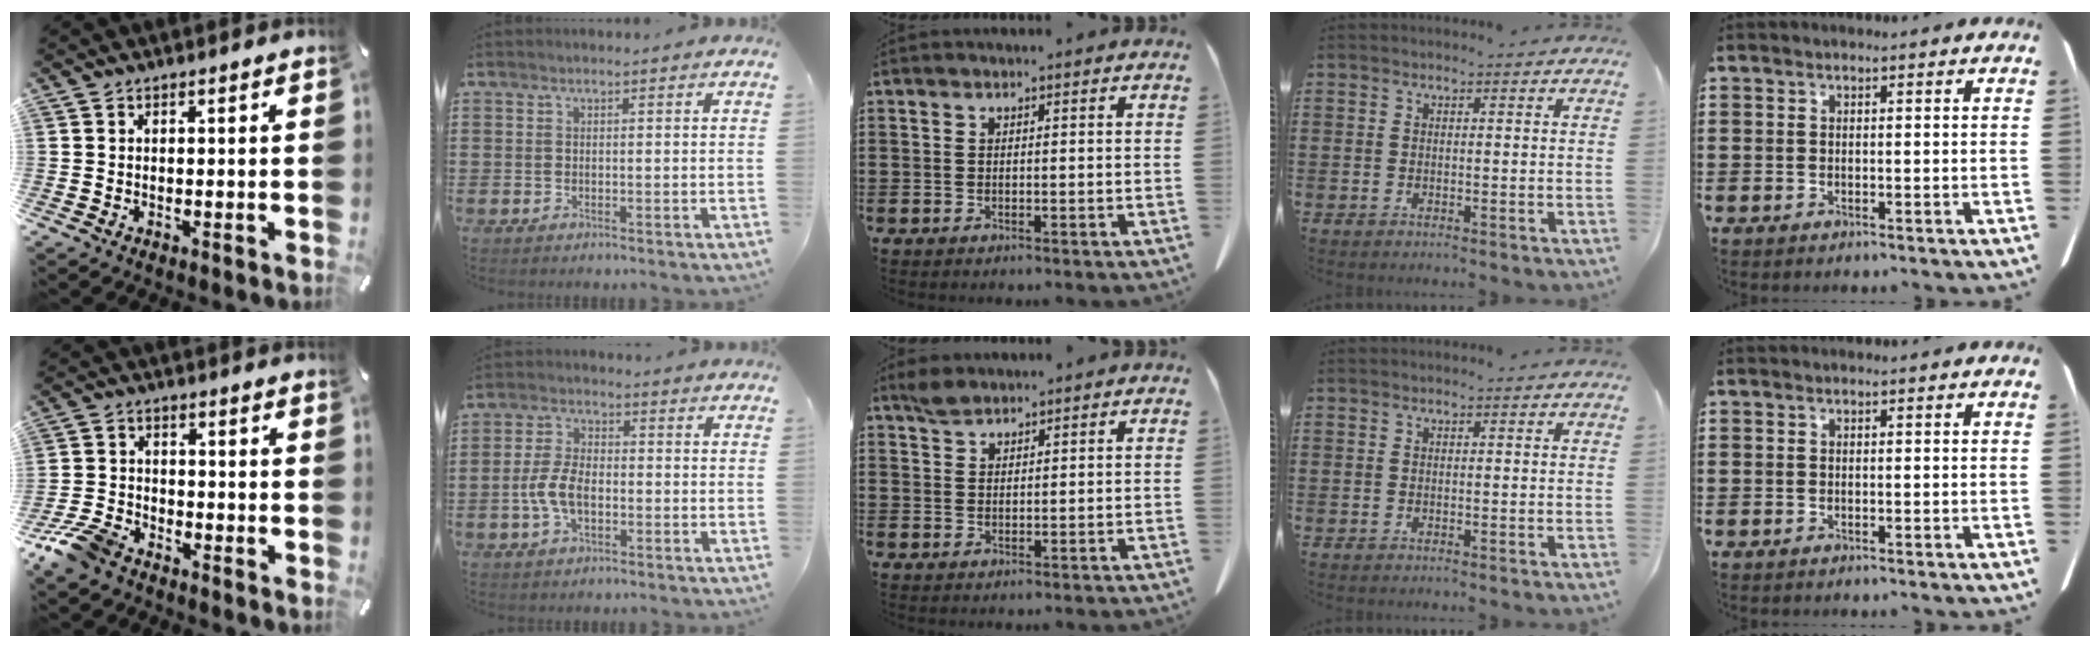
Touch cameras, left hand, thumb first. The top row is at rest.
{"thumb": {"total": 8.5, "force": [-6.6, 4.0, 3.6], "torque": [-0.087, 0.025, -0.131]}, "index": {"total": 6.2, "force": [-1.6, 3.3, 5.0], "torque": [-0.121, -0.002, -0.036]}, "middle": {"total": 2.3, "force": [2.0, 0.7, 0.9], "torque": [-0.024, 0.001, 0.039]}}